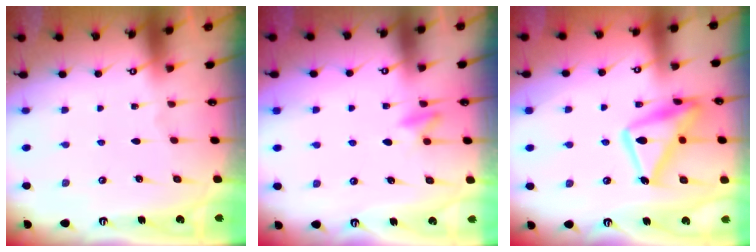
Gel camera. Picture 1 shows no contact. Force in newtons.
{"total": 4.9, "press": 4.8, "slide": 0.6}
{"total": 16.5, "press": 16.5, "slide": 1.3}